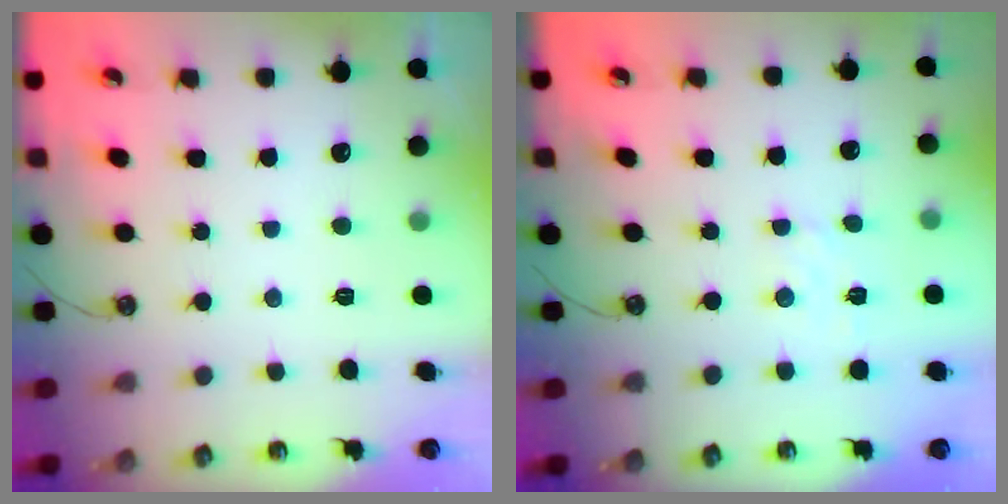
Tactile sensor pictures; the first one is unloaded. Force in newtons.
{"total": 2.6, "press": 2.6, "slide": 0.4}